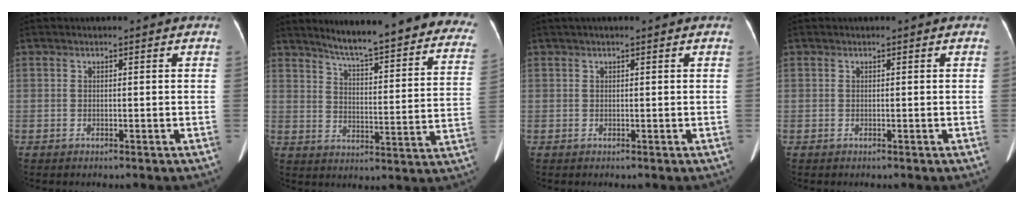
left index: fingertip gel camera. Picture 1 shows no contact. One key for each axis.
{"total": 27.4, "fx": 24.3, "fy": 3.1, "fz": 12.3, "tx": -0.160, "ty": -0.079, "tz": 0.287}
{"total": 1.7, "fx": 1.3, "fy": 0.0, "fz": 1.2, "tx": -0.015, "ty": 0.026, "tz": 0.020}
{"total": 0.0}